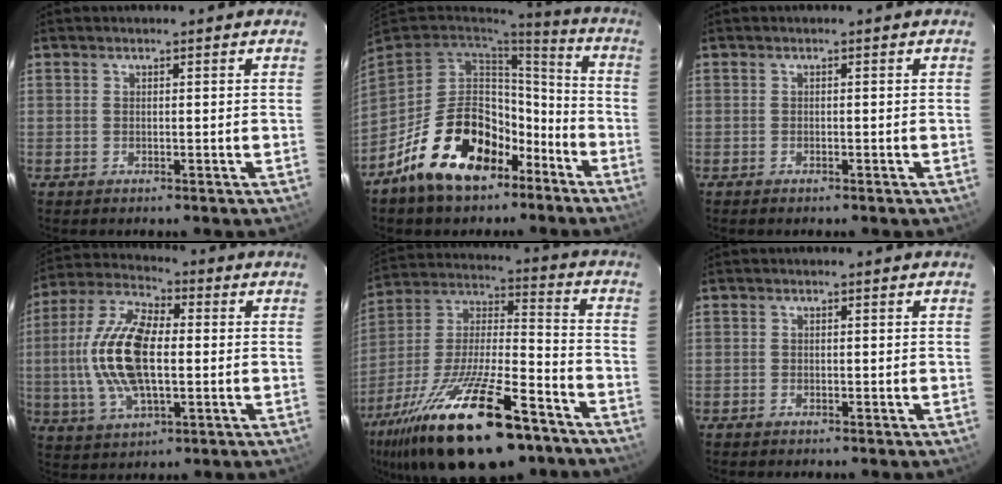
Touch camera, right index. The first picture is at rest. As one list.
[{"total": 20.0, "force": [-11.6, 11.4, 11.6], "torque": [-0.232, 0.029, -0.171]}, {"total": 0.7, "force": [-0.6, 0.2, 0.2], "torque": [-0.006, -0.001, -0.011]}, {"total": 16.2, "force": [-0.4, 7.2, 14.5], "torque": [-0.302, 0.010, -0.009]}, {"total": 29.1, "force": [-18.6, 9.4, 20.2], "torque": [-0.377, -0.033, -0.298]}, {"total": 0.5, "force": [-0.5, 0.2, 0.0], "torque": [-0.002, 0.000, -0.011]}]